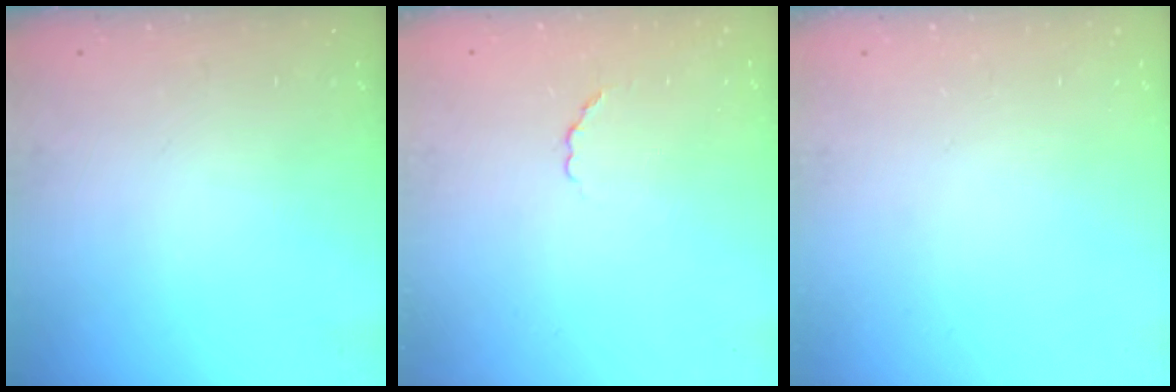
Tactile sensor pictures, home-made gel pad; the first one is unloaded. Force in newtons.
{"total": 2.4, "press": 2.2, "slide": 1.0}
{"total": 0.0}